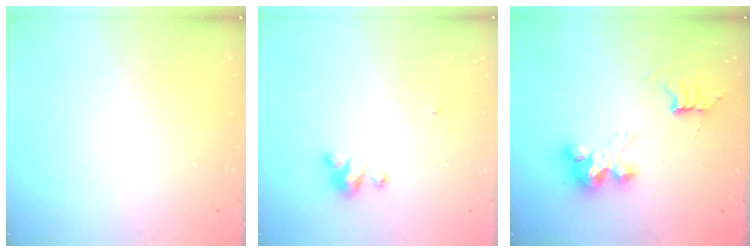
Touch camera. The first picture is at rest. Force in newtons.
{"total": 3.2, "press": 3.2, "slide": 0.1}
{"total": 8.4, "press": 8.4, "slide": 0.7}